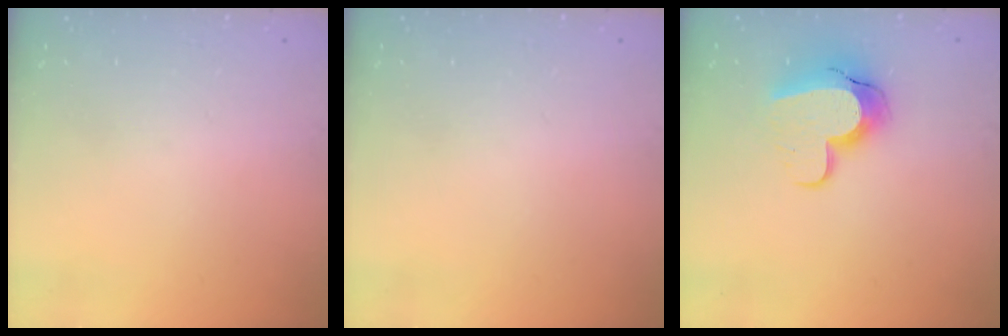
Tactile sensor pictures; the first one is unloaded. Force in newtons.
{"total": 0.0}
{"total": 11.8, "press": 11.7, "slide": 1.0}